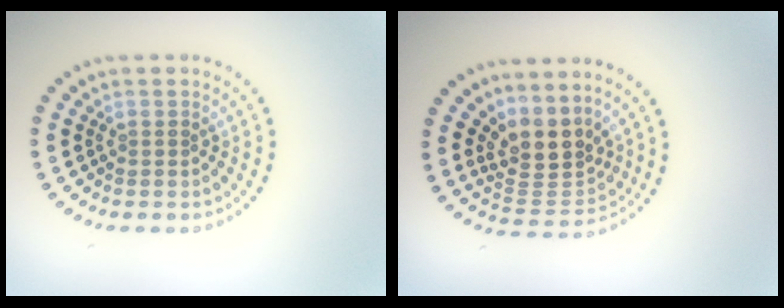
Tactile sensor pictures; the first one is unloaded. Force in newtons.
{"total": 3.9, "press": 3.0, "slide": 2.5}